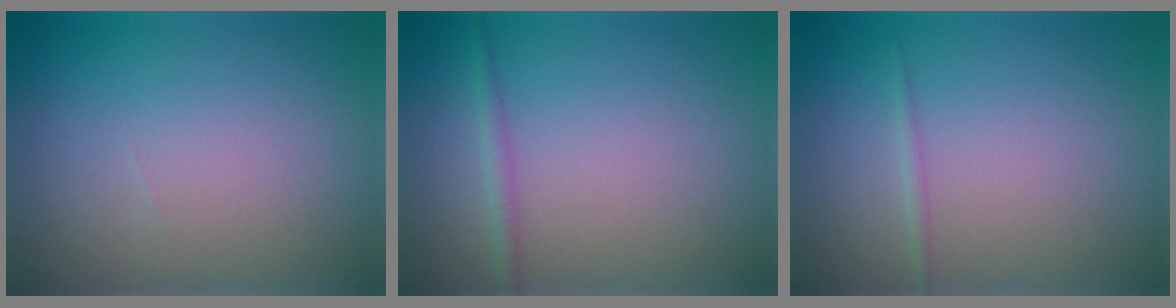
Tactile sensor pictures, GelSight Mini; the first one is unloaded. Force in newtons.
{"total": 1.3, "press": 1.3, "slide": 0.0}
{"total": 0.7, "press": 0.7, "slide": 0.1}